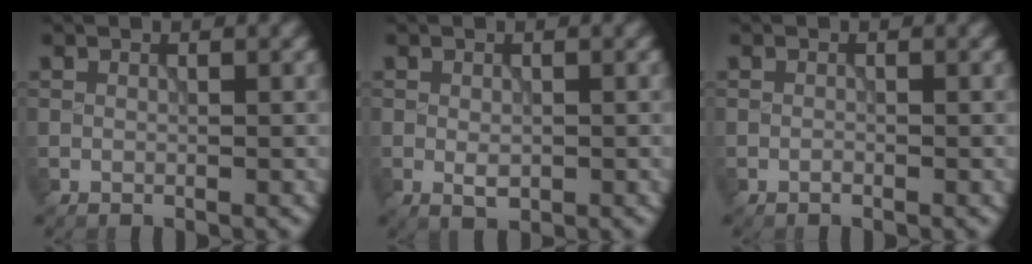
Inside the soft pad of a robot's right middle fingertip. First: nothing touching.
{"total": 1.5, "force": [-0.3, 0.9, 1.2], "torque": [-0.021, -0.004, -0.004]}
{"total": 0.0}